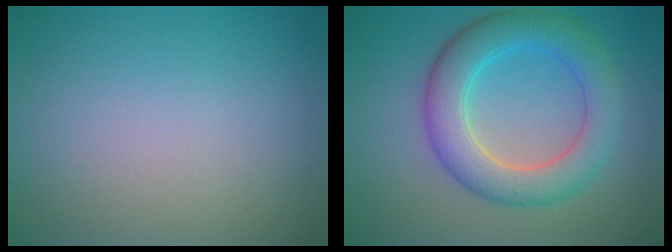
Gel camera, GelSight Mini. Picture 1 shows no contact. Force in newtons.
{"total": 6.3, "press": 6.3, "slide": 0.2}